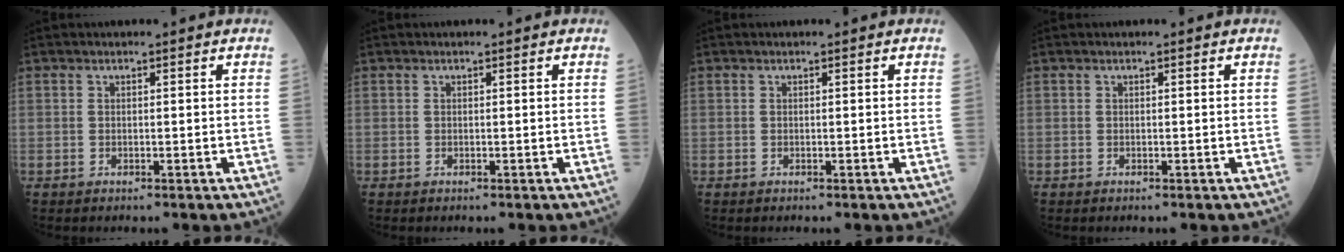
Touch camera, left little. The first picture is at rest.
{"total": 0.0}
{"total": 0.0}
{"total": 0.0}